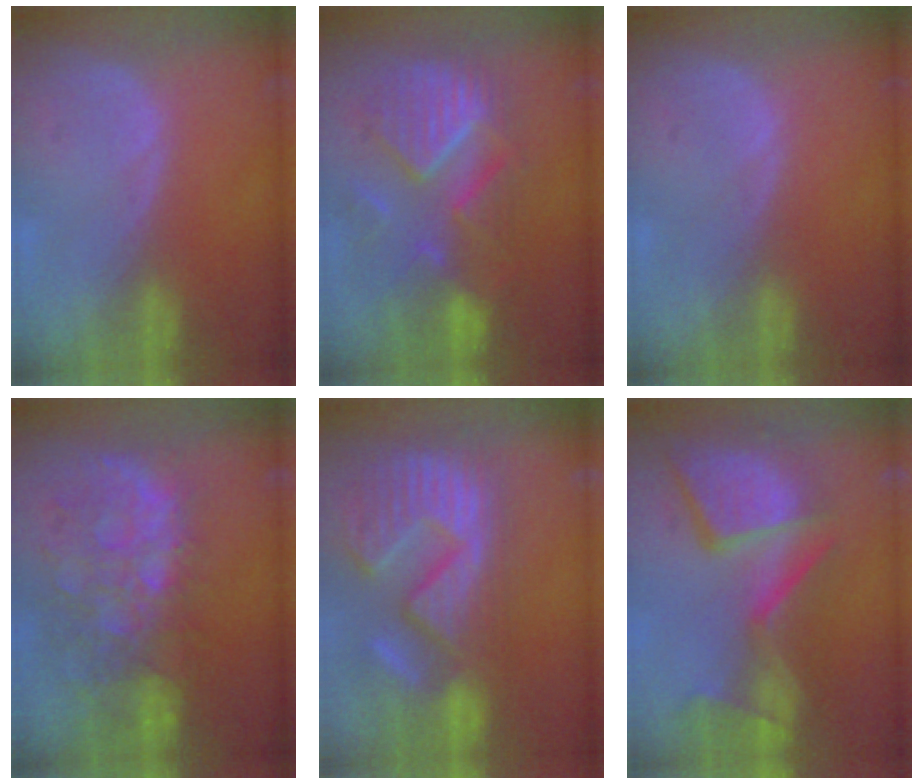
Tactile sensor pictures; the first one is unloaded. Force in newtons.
{"total": 10.6, "press": 9.7, "slide": 4.3}
{"total": 0.0}
{"total": 11.2, "press": 9.7, "slide": 5.5}
{"total": 15.3, "press": 12.6, "slide": 8.7}
{"total": 13.8, "press": 11.2, "slide": 8.1}